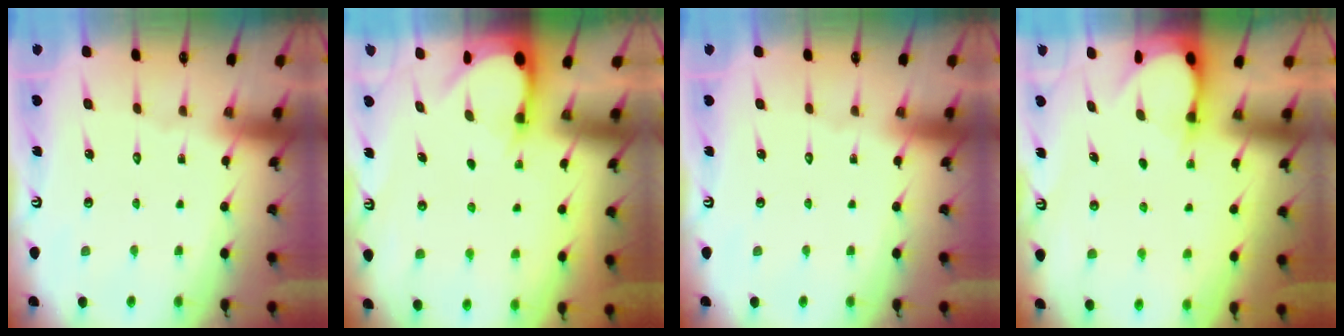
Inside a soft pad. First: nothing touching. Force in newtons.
{"total": 3.3, "press": 3.2, "slide": 0.2}
{"total": 0.0}
{"total": 3.1, "press": 3.1, "slide": 0.3}